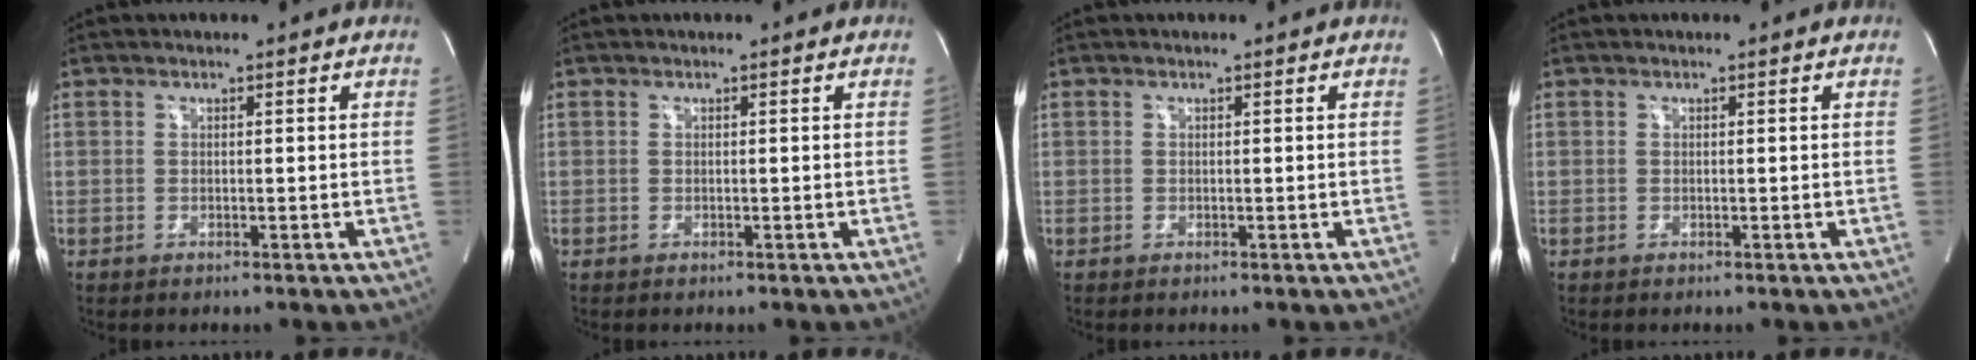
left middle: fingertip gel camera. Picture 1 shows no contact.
{"total": 0.0}
{"total": 0.0}
{"total": 0.0}